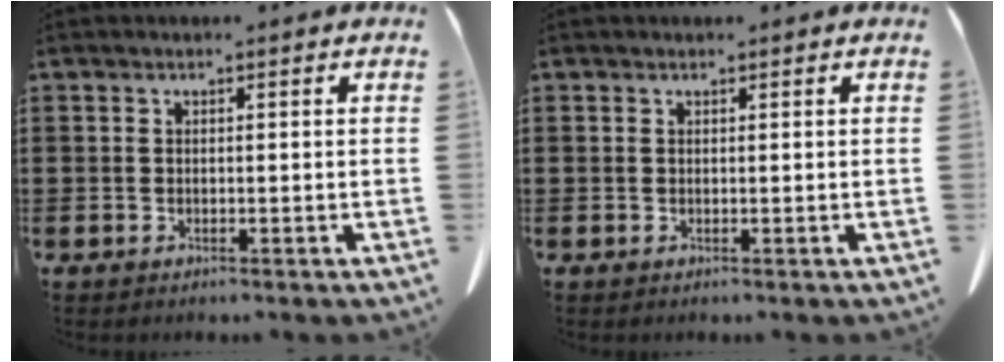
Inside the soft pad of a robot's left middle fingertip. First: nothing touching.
{"total": 0.0}